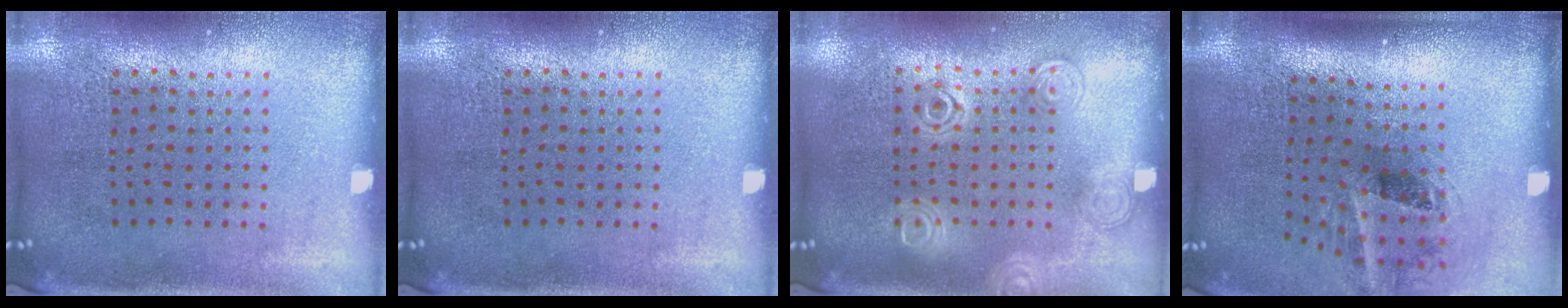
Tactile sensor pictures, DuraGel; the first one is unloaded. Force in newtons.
{"total": 0.0}
{"total": 1.2, "press": 1.2, "slide": 0.3}
{"total": 1.6, "press": 1.2, "slide": 1.1}